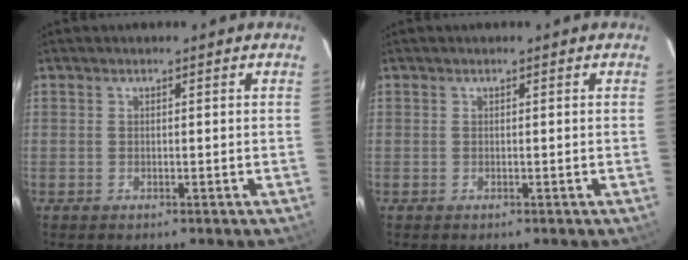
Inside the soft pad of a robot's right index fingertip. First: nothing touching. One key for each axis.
{"total": 0.0}